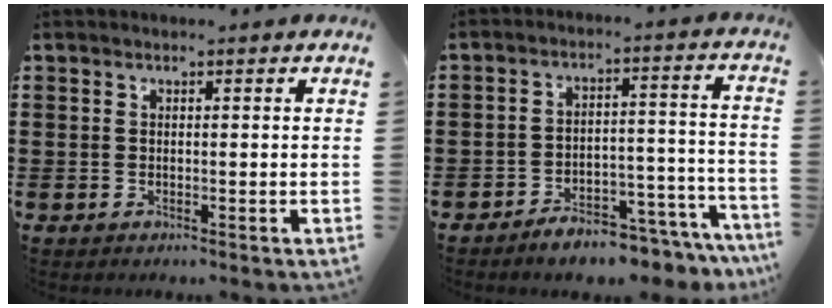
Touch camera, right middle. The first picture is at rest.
{"total": 5.4, "force": [-5.2, 0.5, 1.5], "torque": [-0.025, 0.008, -0.096]}